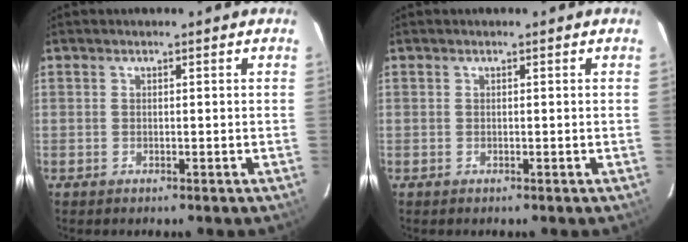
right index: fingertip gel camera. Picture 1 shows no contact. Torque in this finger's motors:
{"motor_torque": [0.00, 0.00, 0.01, 0.00]}